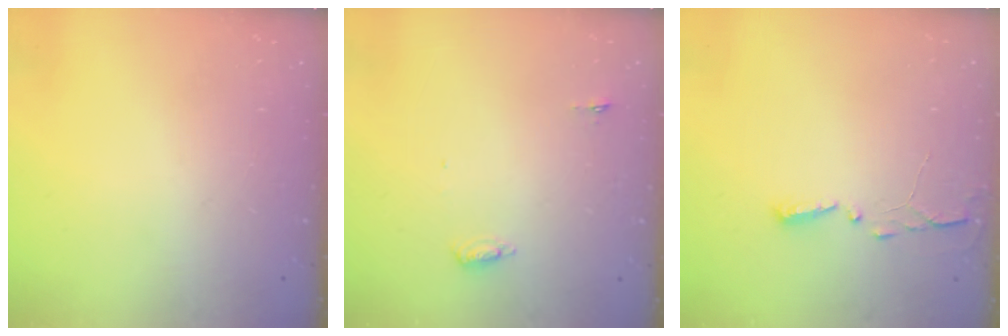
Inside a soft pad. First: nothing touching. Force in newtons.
{"total": 4.7, "press": 4.5, "slide": 1.4}
{"total": 2.9, "press": 2.9, "slide": 0.4}